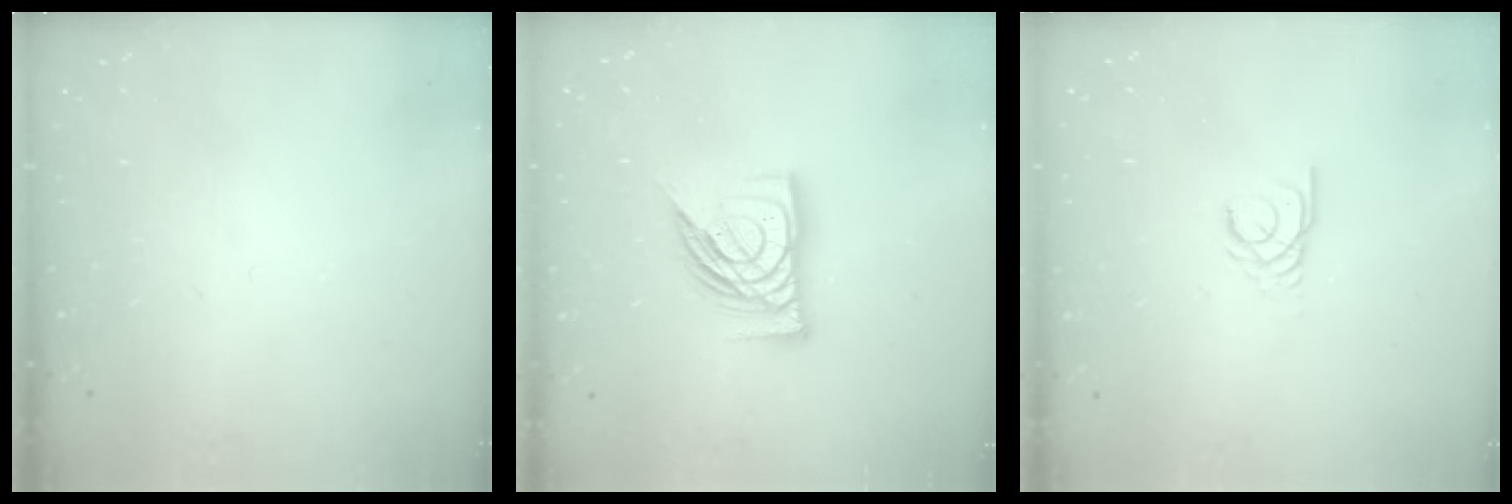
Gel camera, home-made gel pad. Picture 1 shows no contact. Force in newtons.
{"total": 14.0, "press": 13.9, "slide": 1.6}
{"total": 2.2, "press": 2.2, "slide": 0.2}